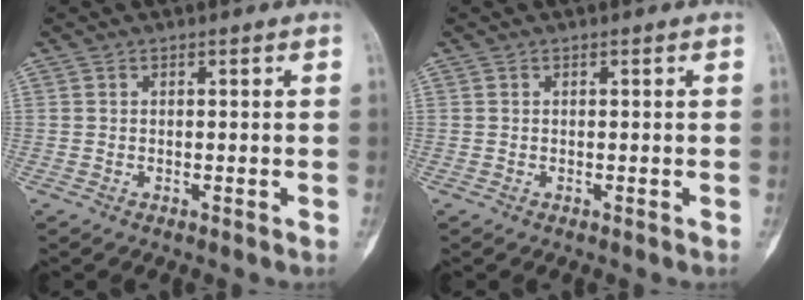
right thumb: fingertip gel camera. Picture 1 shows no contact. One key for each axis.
{"total": 0.0}